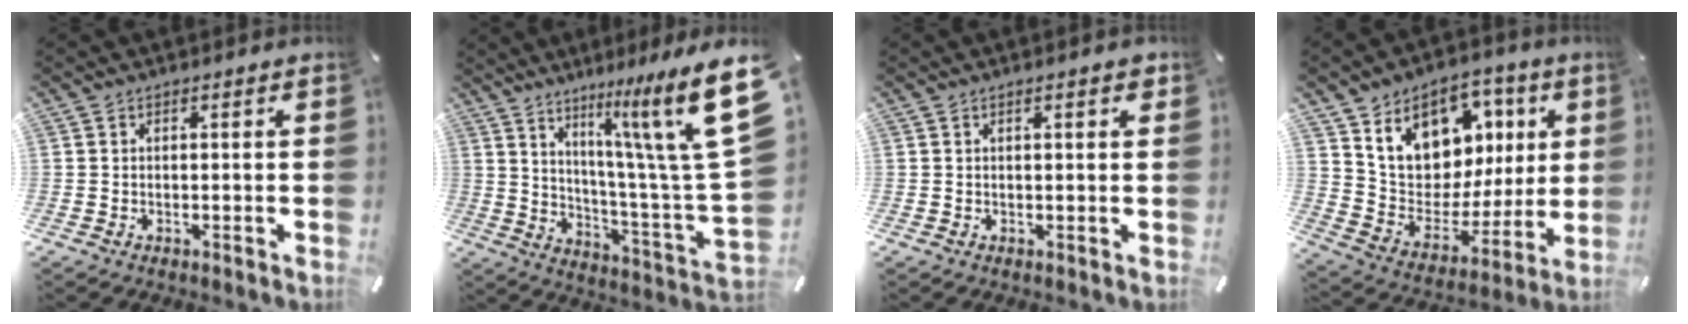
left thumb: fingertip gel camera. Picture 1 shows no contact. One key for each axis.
{"total": 23.0, "fx": 11.8, "fy": 4.3, "fz": 19.3, "tx": -0.272, "ty": -0.095, "tz": 0.185}
{"total": 2.0, "fx": 0.9, "fy": 0.4, "fz": 1.8, "tx": -0.029, "ty": 0.000, "tz": 0.011}
{"total": 14.2, "fx": 7.4, "fy": 11.0, "fz": 5.0, "tx": -0.081, "ty": -0.062, "tz": 0.136}